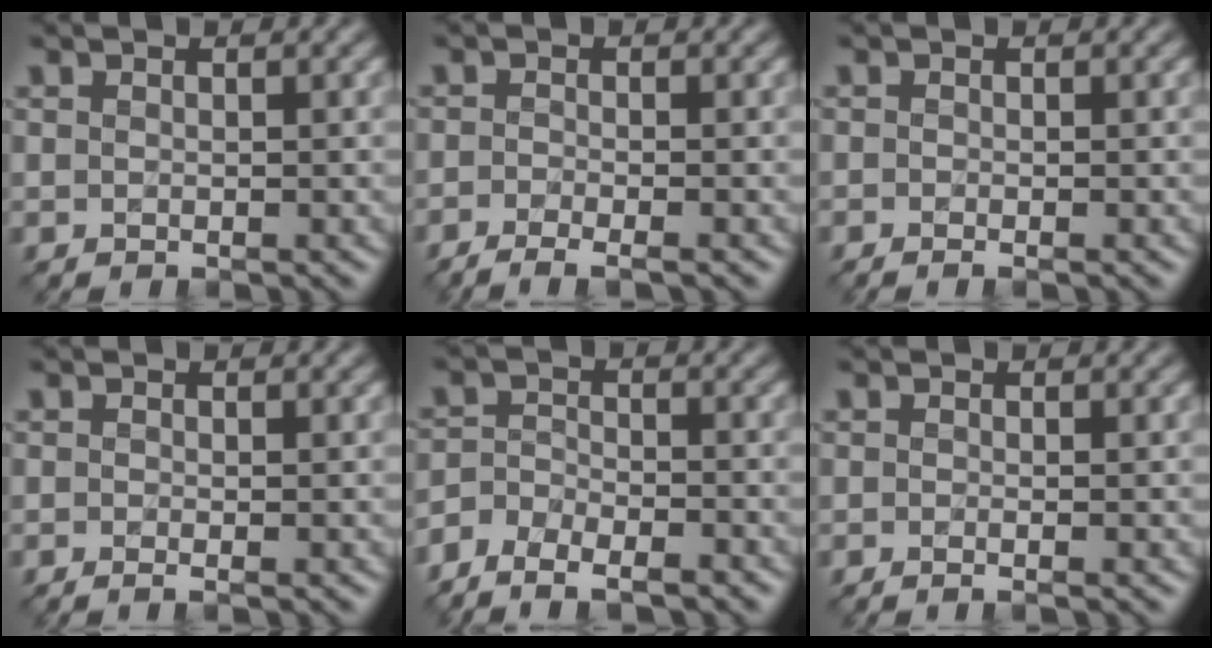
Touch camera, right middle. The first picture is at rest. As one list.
[{"total": 3.2, "force": [-2.3, 0.8, 2.1], "torque": [-0.030, -0.006, -0.046]}, {"total": 0.8, "force": [-0.5, 0.2, 0.6], "torque": [-0.010, -0.009, -0.011]}, {"total": 0.9, "force": [-0.5, 0.2, 0.7], "torque": [-0.013, -0.010, -0.011]}, {"total": 6.7, "force": [-5.3, 2.9, 2.9], "torque": [-0.036, -0.006, -0.086]}, {"total": 1.0, "force": [-0.4, 0.3, 0.9], "torque": [-0.012, -0.009, -0.008]}]